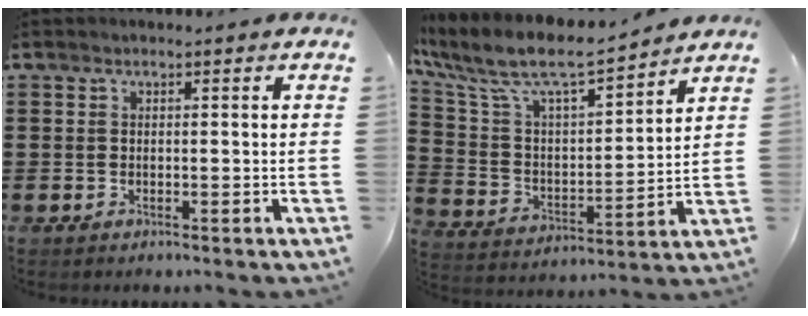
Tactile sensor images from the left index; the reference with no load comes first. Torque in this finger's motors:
{"motor_torque": [1.34, -0.80, 0.97, 0.21]}